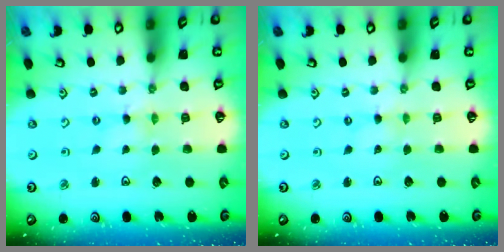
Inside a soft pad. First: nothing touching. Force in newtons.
{"total": 0.0}